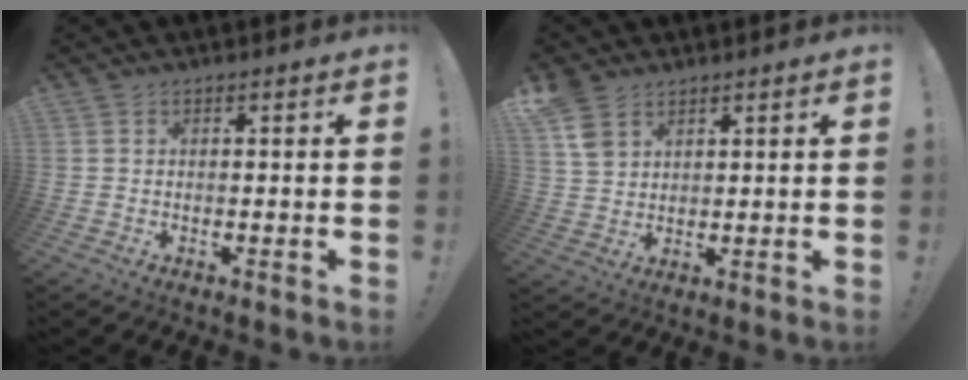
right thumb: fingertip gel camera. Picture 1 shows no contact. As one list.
[{"total": 7.2, "force": [4.5, 4.5, 3.5], "torque": [-0.056, -0.015, 0.089]}]